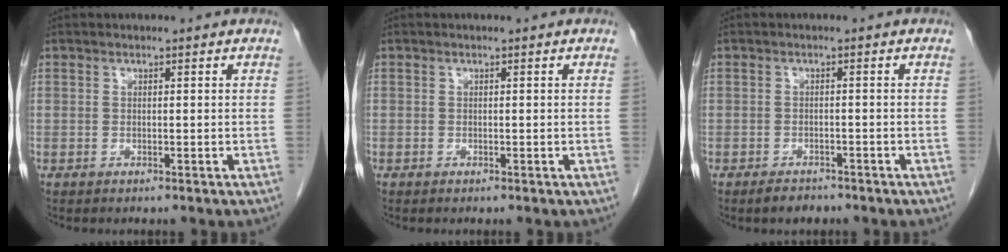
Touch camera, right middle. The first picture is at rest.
{"total": 0.0}
{"total": 2.4, "force": [-1.9, 1.1, 1.0], "torque": [-0.020, 0.000, -0.025]}